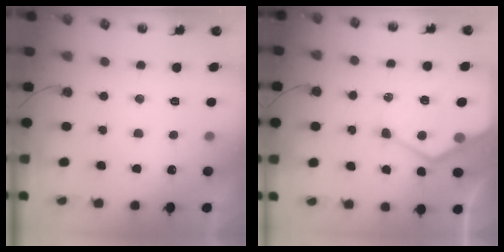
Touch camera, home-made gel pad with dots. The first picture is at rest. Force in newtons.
{"total": 13.6, "press": 13.5, "slide": 1.2}